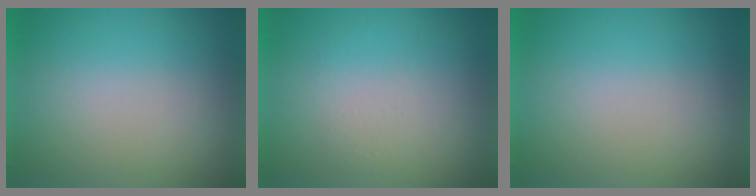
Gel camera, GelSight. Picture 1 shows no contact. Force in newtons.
{"total": 1.1}
{"total": 0.0}